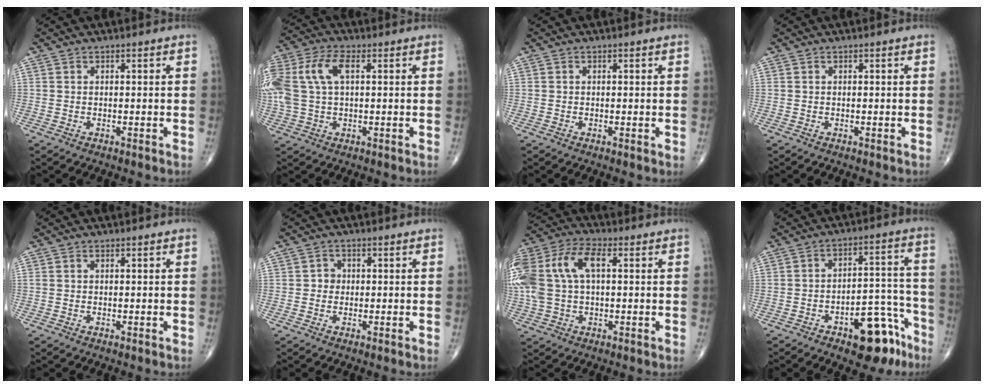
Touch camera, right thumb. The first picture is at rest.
{"total": 14.8, "force": [3.2, 8.4, 11.8], "torque": [-0.302, 0.030, 0.061]}
{"total": 0.5, "force": [0.0, 0.2, 0.5], "torque": [-0.012, -0.003, -0.002]}
{"total": 0.0}
{"total": 0.5, "force": [0.1, 0.3, 0.4], "torque": [-0.010, 0.009, 0.005]}
{"total": 1.8, "force": [-0.1, 1.7, 0.6], "torque": [0.003, 0.006, -0.007]}
{"total": 17.4, "force": [2.8, 9.9, 14.1], "torque": [-0.336, 0.036, 0.049]}
{"total": 13.7, "force": [-8.0, 6.1, 9.4], "torque": [-0.083, 0.075, -0.107]}